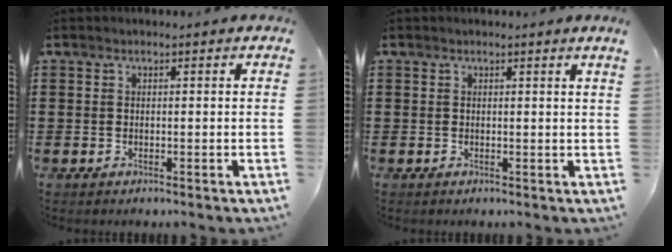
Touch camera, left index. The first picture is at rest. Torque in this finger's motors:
{"motor_torque": [0.82, -0.89, 0.34, 0.04]}